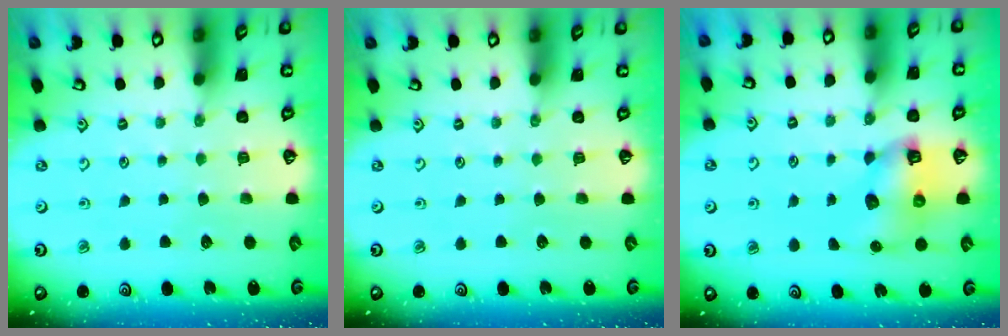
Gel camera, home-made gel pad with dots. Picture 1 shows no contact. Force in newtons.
{"total": 0.0}
{"total": 8.4, "press": 8.3, "slide": 1.0}